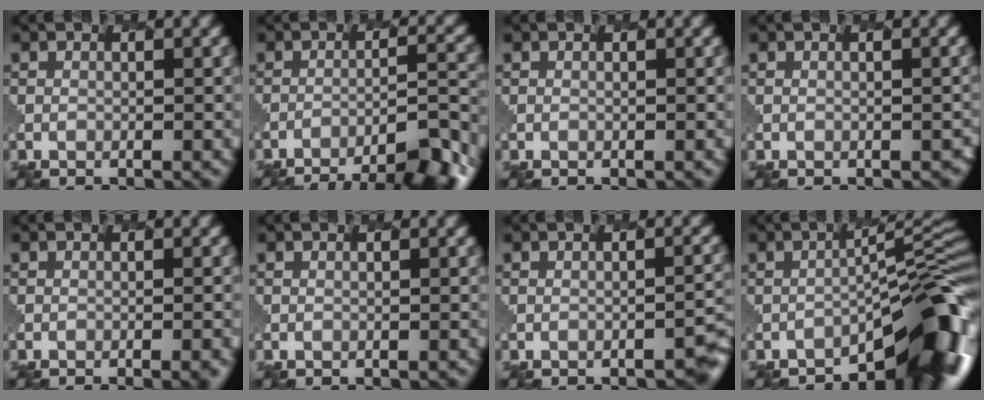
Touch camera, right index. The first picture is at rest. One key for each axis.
{"total": 8.9, "fx": -7.7, "fy": 1.5, "fz": 4.3, "tx": -0.063, "ty": 0.004, "tz": -0.092}
{"total": 0.0}
{"total": 1.4, "fx": -0.6, "fy": 0.6, "fz": 1.1, "tx": -0.016, "ty": -0.004, "tz": 0.011}
{"total": 3.2, "fx": -1.2, "fy": 1.2, "fz": 2.7, "tx": -0.016, "ty": 0.008, "tz": -0.004}
{"total": 0.0}
{"total": 2.7, "fx": -1.7, "fy": 0.5, "fz": 2.0, "tx": -0.030, "ty": 0.003, "tz": -0.015}
{"total": 8.0, "fx": -5.5, "fy": 1.2, "fz": 5.7, "tx": -0.077, "ty": 0.019, "tz": -0.079}